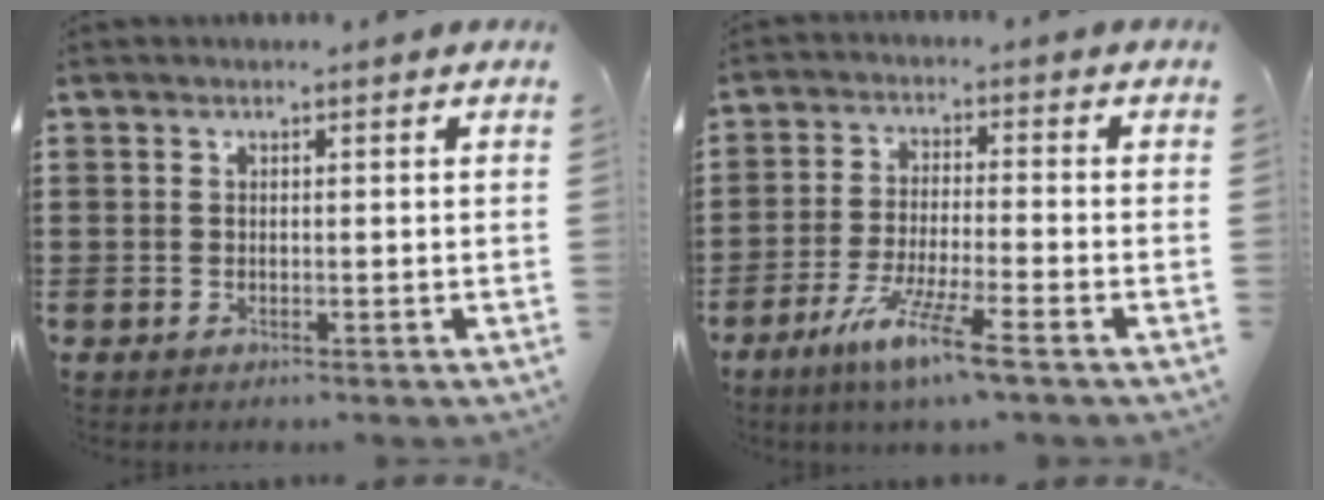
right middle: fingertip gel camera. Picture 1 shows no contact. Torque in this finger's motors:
{"motor_torque": [1.92, -0.22, 0.79, 0.14]}